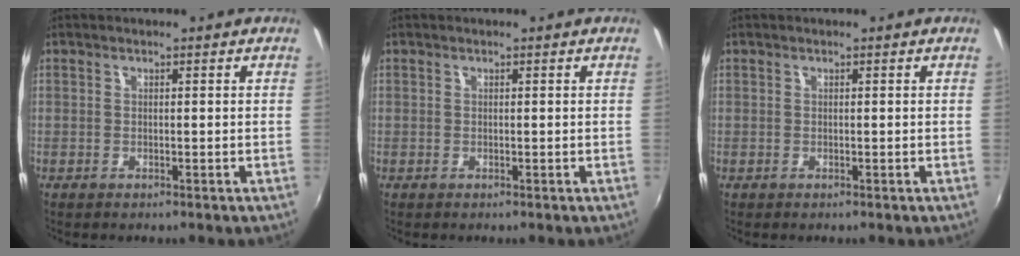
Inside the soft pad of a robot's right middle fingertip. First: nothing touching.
{"total": 0.0}
{"total": 0.0}